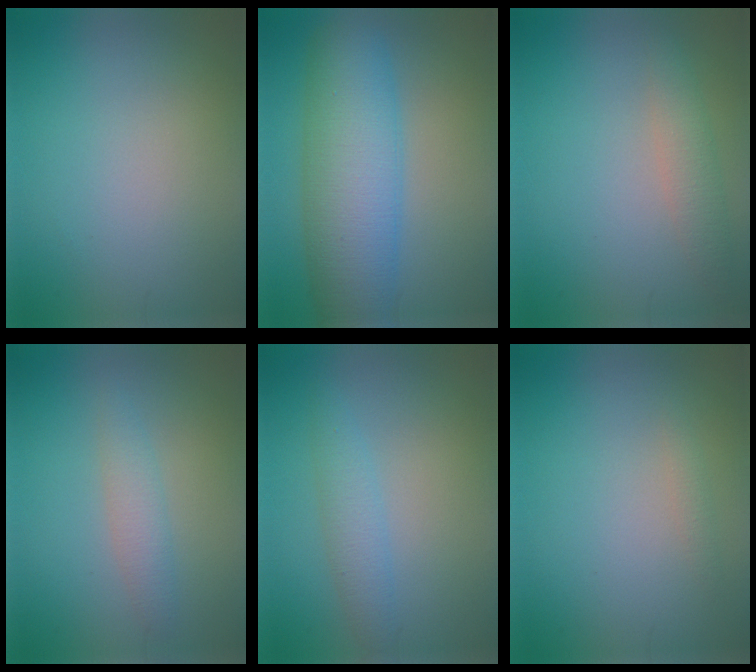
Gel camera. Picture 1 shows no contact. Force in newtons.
{"total": 9.7, "press": 9.7, "slide": 0.2}
{"total": 2.0, "press": 2.0, "slide": 0.1}
{"total": 2.0, "press": 2.0, "slide": 0.0}
{"total": 2.3, "press": 2.3, "slide": 0.1}
{"total": 0.7, "press": 0.7, "slide": 0.0}